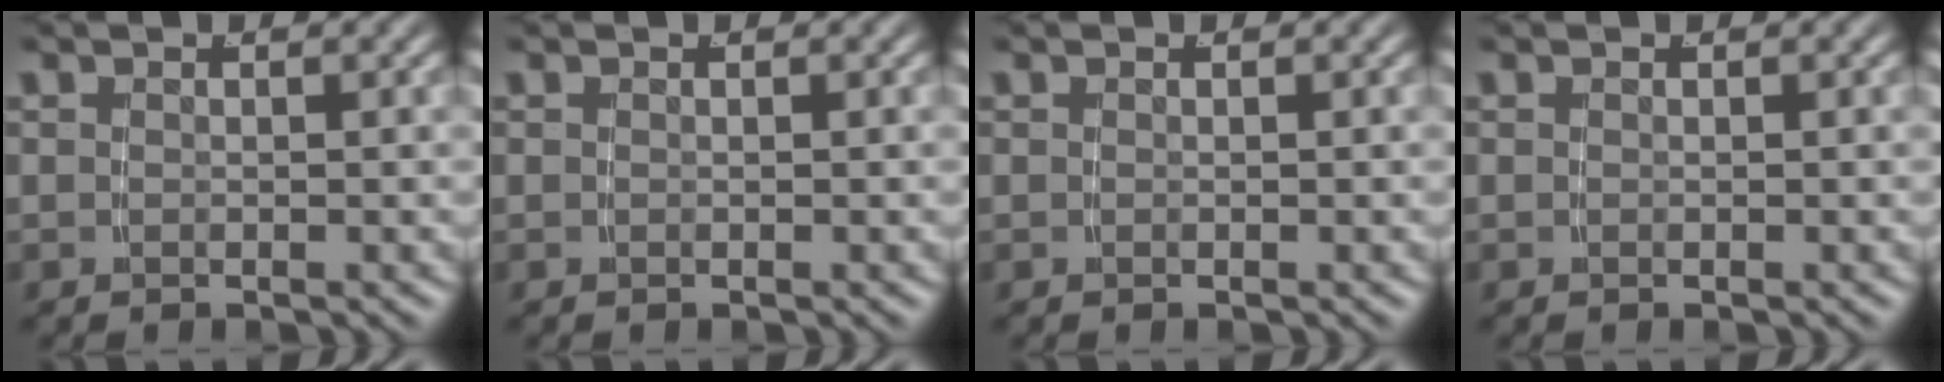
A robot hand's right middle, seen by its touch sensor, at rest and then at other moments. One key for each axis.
{"total": 0.0}
{"total": 0.0}
{"total": 0.0}